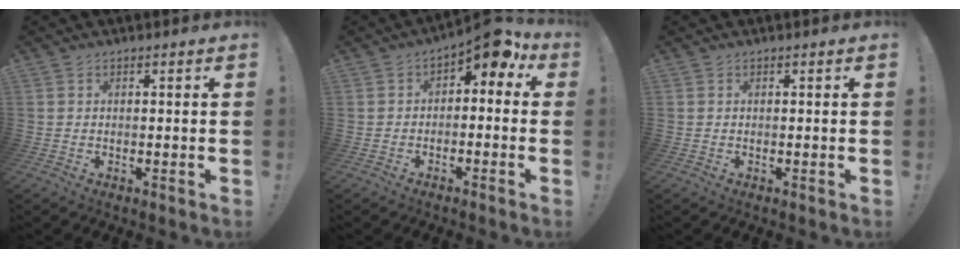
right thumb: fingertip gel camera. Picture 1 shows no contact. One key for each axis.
{"total": 5.8, "fx": 2.6, "fy": 3.0, "fz": 4.2, "tx": -0.049, "ty": -0.022, "tz": 0.047}
{"total": 0.0}